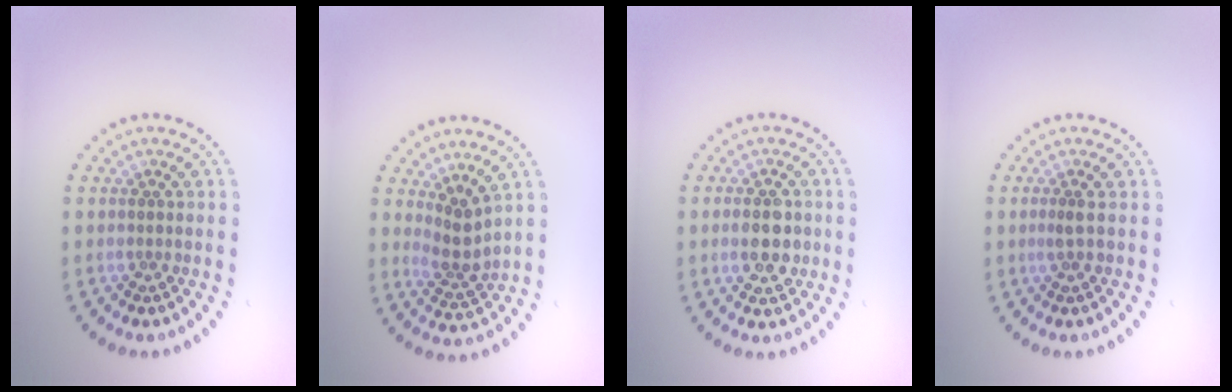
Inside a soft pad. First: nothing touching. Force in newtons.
{"total": 2.7, "press": 1.9, "slide": 1.9}
{"total": 3.0, "press": 3.0, "slide": 0.1}
{"total": 0.7, "press": 0.5, "slide": 0.6}